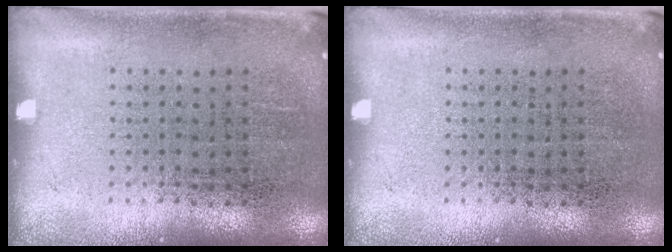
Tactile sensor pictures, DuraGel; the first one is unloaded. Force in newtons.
{"total": 0.0}